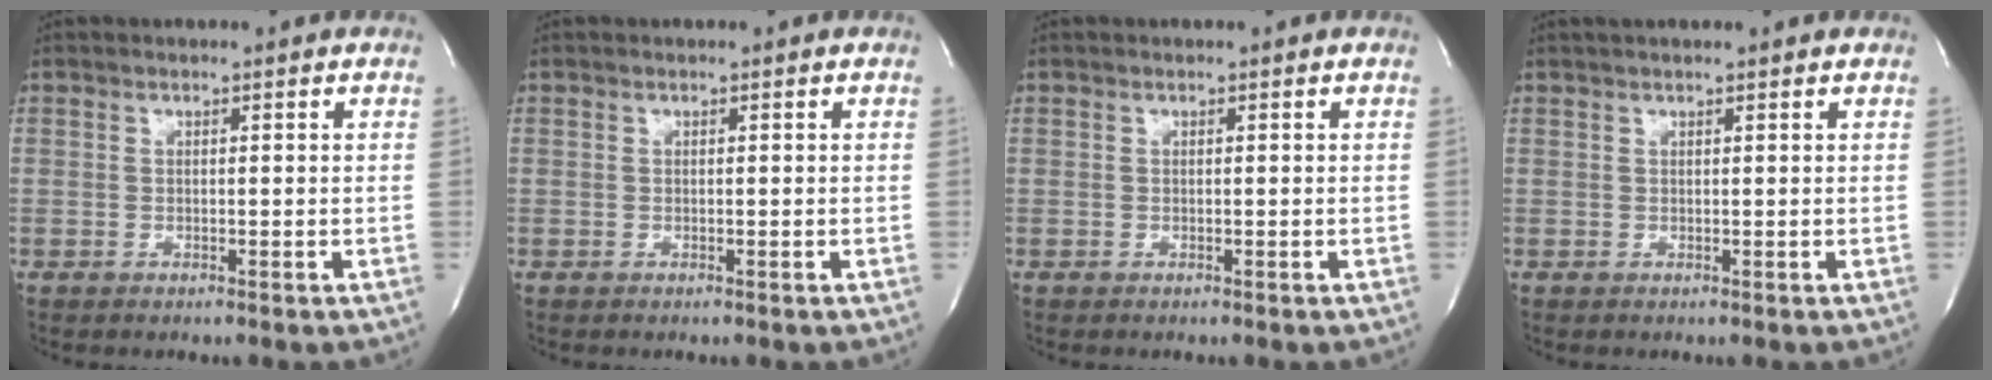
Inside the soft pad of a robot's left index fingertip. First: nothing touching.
{"total": 0.0}
{"total": 0.0}
{"total": 3.9, "force": [3.4, 0.1, 1.8], "torque": [-0.026, 0.029, 0.041]}